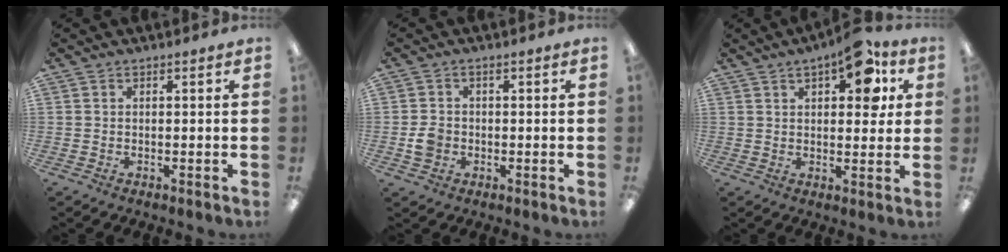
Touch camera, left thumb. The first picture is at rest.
{"total": 3.6, "force": [-0.8, 3.0, 1.8], "torque": [-0.030, 0.007, -0.014]}
{"total": 11.6, "force": [5.8, 5.1, 8.7], "torque": [-0.099, -0.024, 0.091]}